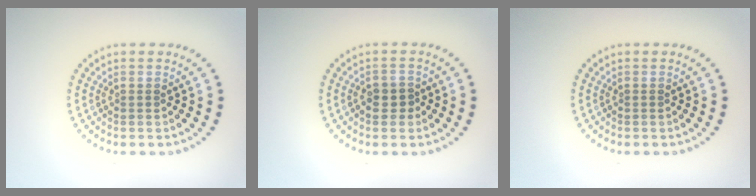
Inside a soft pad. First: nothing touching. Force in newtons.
{"total": 1.9, "press": 1.8, "slide": 0.6}
{"total": 0.0}